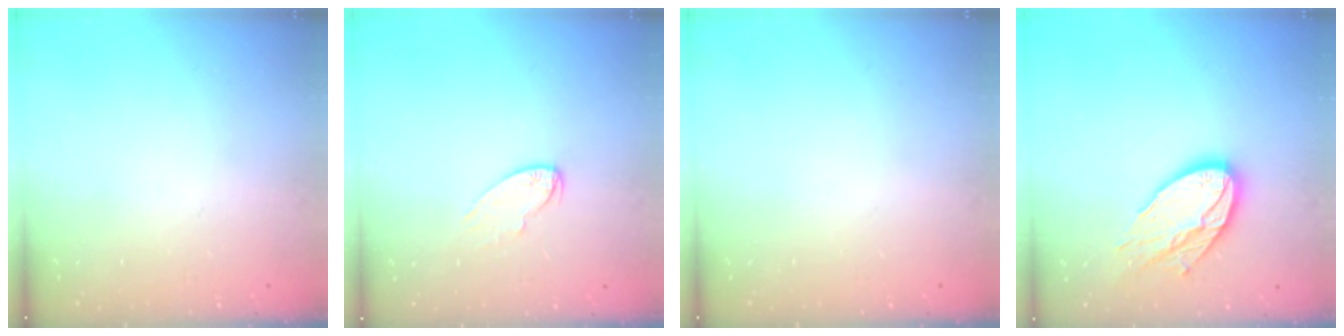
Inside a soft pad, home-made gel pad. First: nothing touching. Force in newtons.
{"total": 6.7, "press": 6.7, "slide": 0.2}
{"total": 0.0}
{"total": 15.3, "press": 15.2, "slide": 1.2}